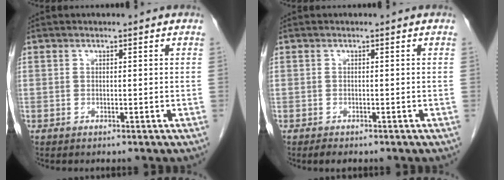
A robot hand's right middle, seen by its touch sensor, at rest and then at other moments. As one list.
[{"total": 1.3, "force": [-1.0, 0.3, 0.7], "torque": [-0.013, -0.003, -0.014]}]